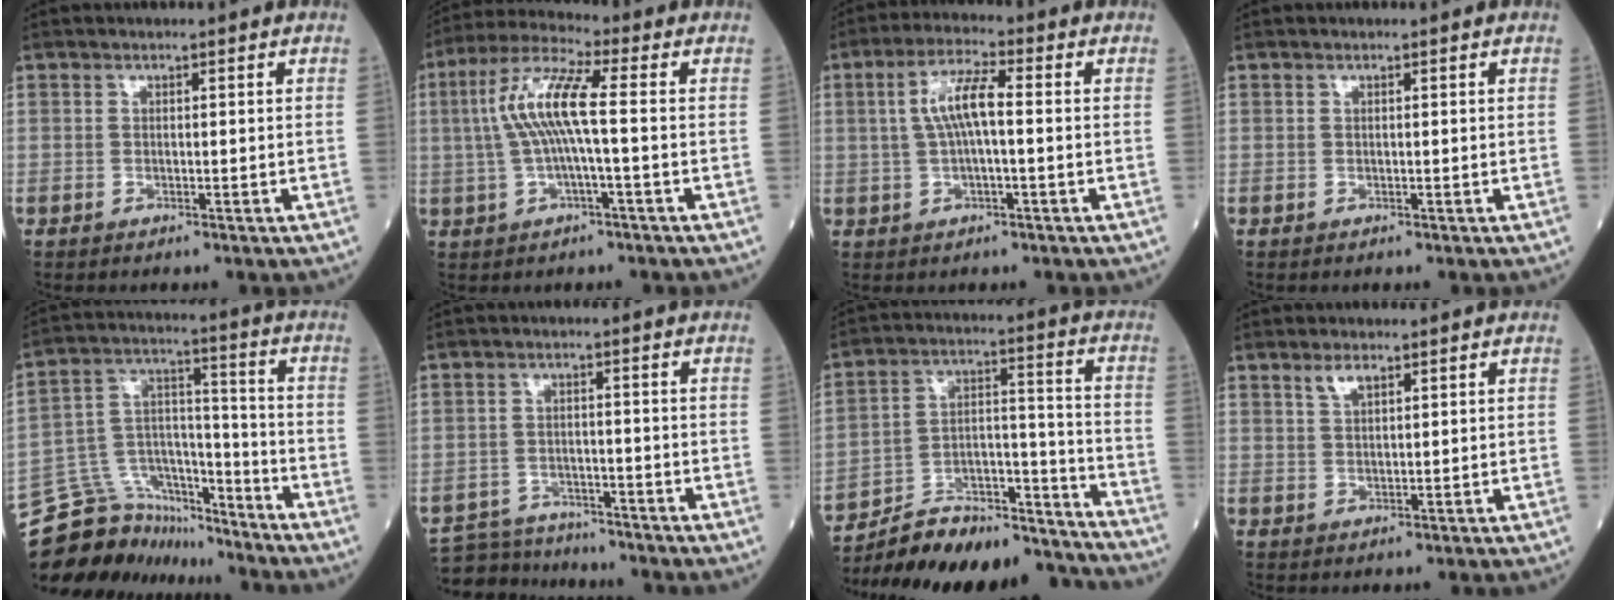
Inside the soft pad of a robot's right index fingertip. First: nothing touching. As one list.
[{"total": 9.4, "force": [0.3, 1.1, 9.3], "torque": [-0.197, 0.026, 0.000]}, {"total": 6.4, "force": [0.5, 1.3, 6.3], "torque": [-0.130, 0.018, 0.009]}, {"total": 0.0}, {"total": 16.4, "force": [-15.4, 5.3, 2.3], "torque": [-0.051, 0.056, -0.258]}, {"total": 6.6, "force": [-6.4, 1.5, -0.2], "torque": [0.002, 0.002, -0.110]}, {"total": 20.2, "force": [-19.4, 3.0, 4.8], "torque": [-0.089, 0.031, -0.301]}, {"total": 2.4, "force": [1.6, 0.8, 1.6], "torque": [-0.034, 0.003, 0.035]}]